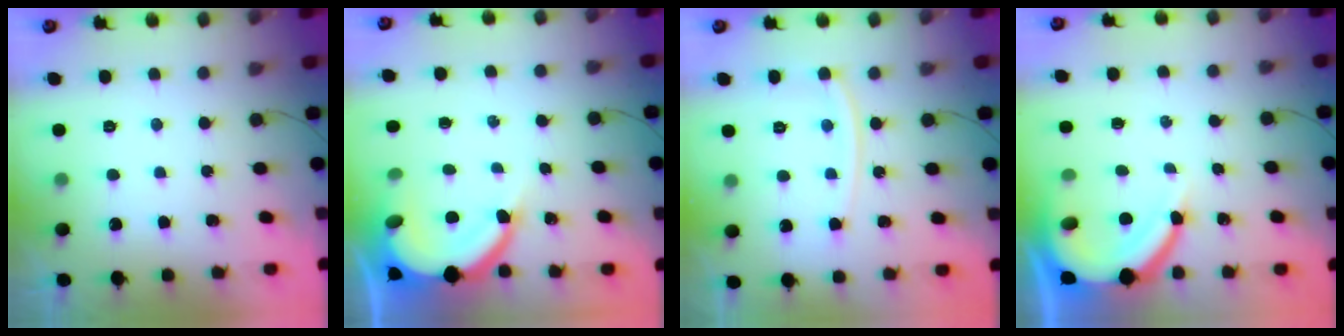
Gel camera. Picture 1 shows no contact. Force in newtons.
{"total": 11.6, "press": 11.5, "slide": 1.5}
{"total": 9.5, "press": 9.5, "slide": 1.1}
{"total": 8.5, "press": 8.5, "slide": 0.7}